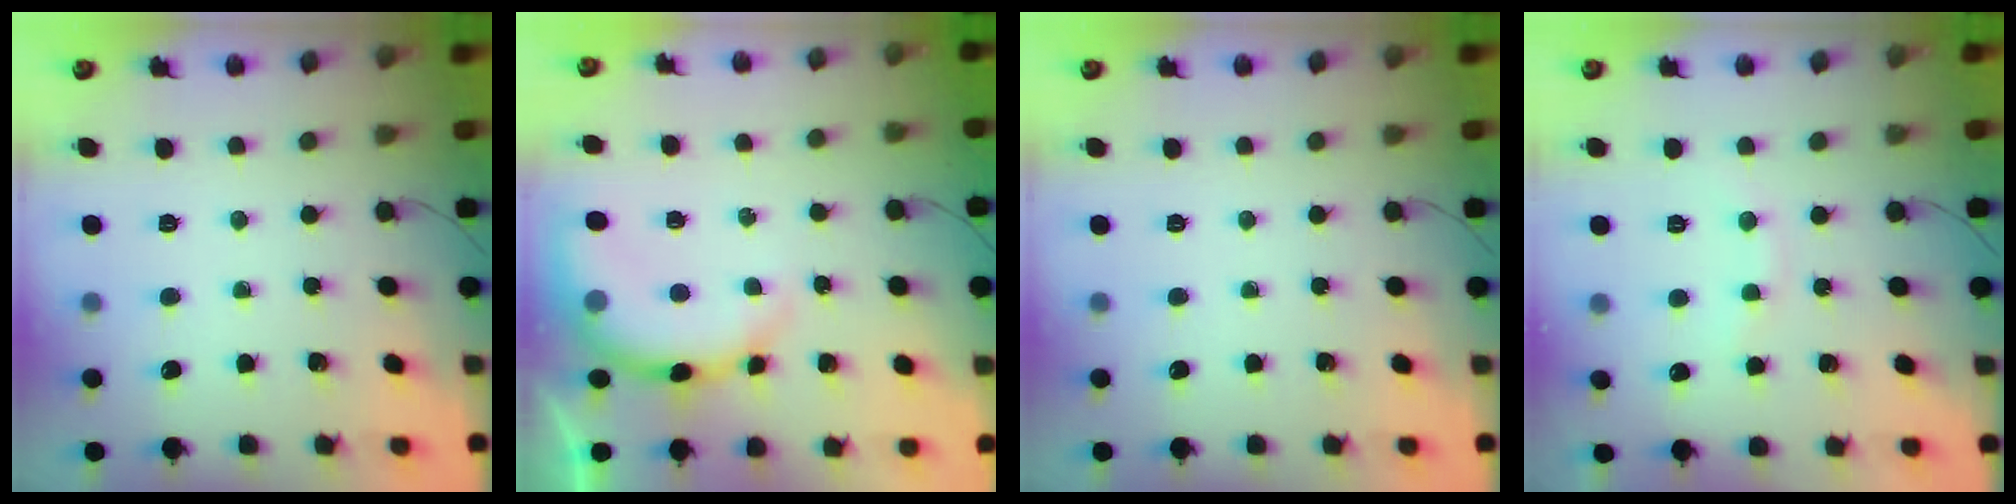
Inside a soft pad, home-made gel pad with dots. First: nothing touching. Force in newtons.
{"total": 9.5, "press": 9.3, "slide": 1.7}
{"total": 0.0}
{"total": 6.4, "press": 6.3, "slide": 1.3}